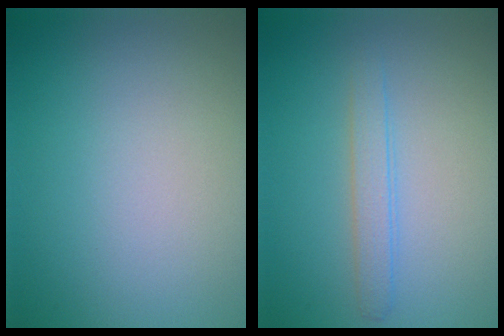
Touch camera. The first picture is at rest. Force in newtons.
{"total": 1.8, "press": 1.8, "slide": 0.0}